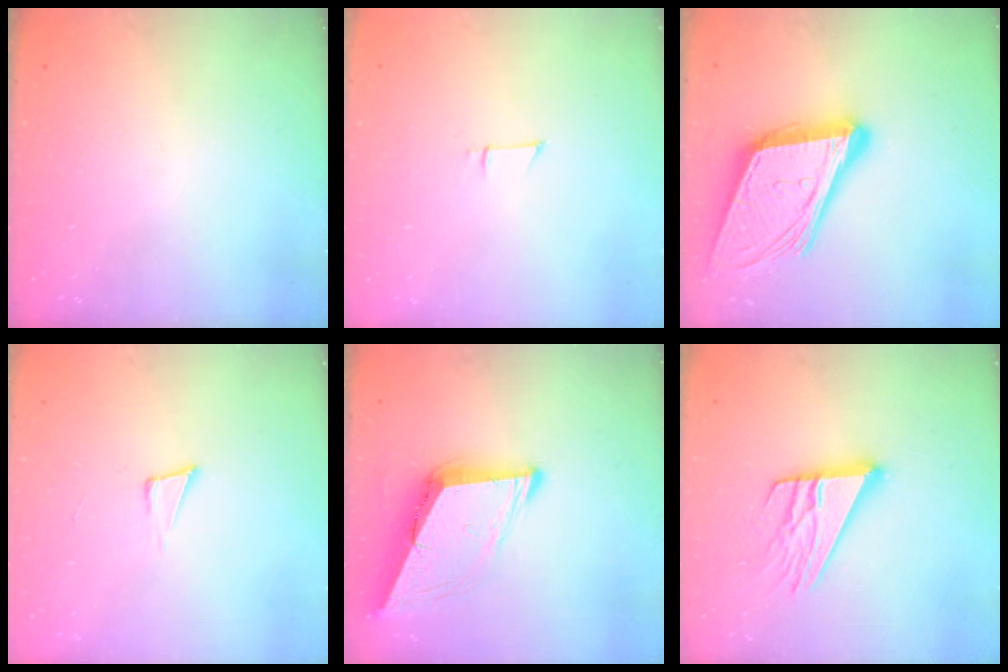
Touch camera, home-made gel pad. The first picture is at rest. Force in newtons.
{"total": 3.5, "press": 3.4, "slide": 0.4}
{"total": 22.1, "press": 21.7, "slide": 4.6}
{"total": 3.9, "press": 2.4, "slide": 3.1}
{"total": 9.5, "press": 9.4, "slide": 1.6}
{"total": 15.4, "press": 15.3, "slide": 1.4}